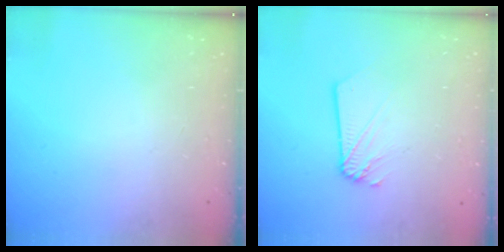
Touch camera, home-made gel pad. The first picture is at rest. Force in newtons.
{"total": 2.5, "press": 2.5, "slide": 0.1}